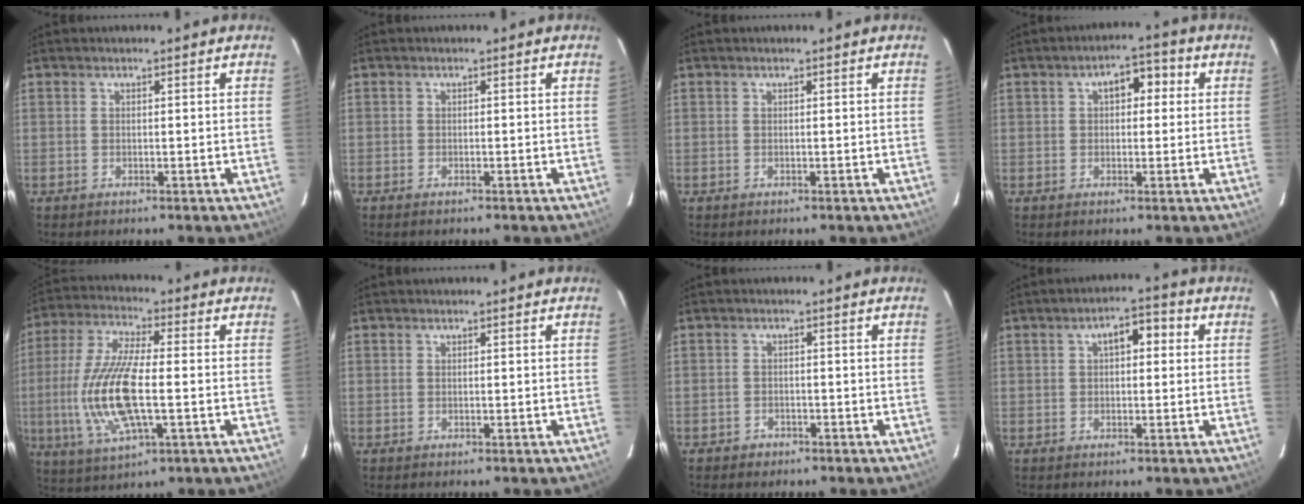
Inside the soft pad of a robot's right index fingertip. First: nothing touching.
{"total": 0.6, "force": [-0.6, -0.1, 0.2], "torque": [-0.009, -0.004, -0.013]}
{"total": 0.0}
{"total": 5.0, "force": [1.2, 2.9, 3.9], "torque": [-0.058, 0.021, 0.019]}
{"total": 15.6, "force": [-2.3, 4.8, 14.7], "torque": [-0.308, -0.007, -0.044]}
{"total": 0.0}
{"total": 2.0, "force": [-1.5, 1.3, 0.2], "torque": [-0.011, 0.005, -0.023]}
{"total": 4.9, "force": [1.2, 2.4, 4.1], "torque": [-0.066, 0.020, 0.019]}